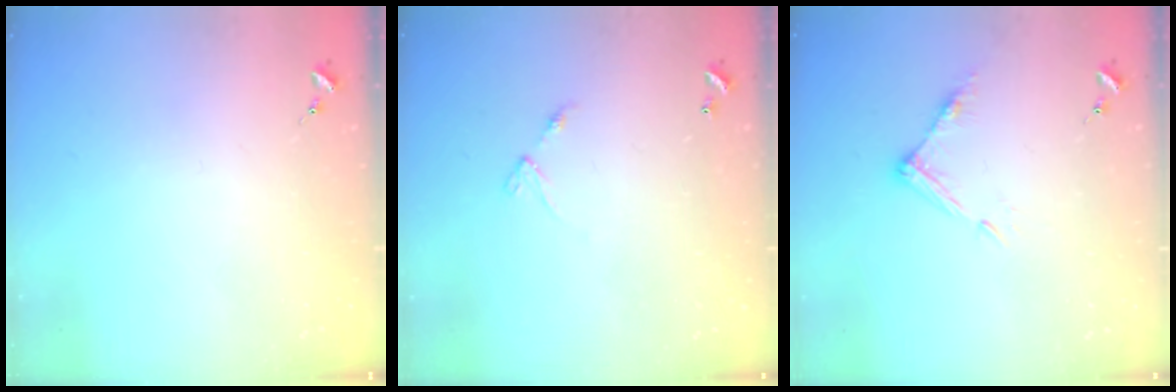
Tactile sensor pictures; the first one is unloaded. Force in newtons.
{"total": 4.7, "press": 4.7, "slide": 0.4}
{"total": 8.0, "press": 8.0, "slide": 0.4}